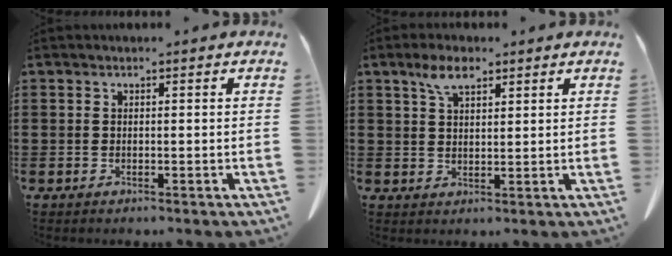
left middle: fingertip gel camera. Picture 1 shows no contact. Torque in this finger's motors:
{"motor_torque": [1.04, 0.72, 0.01, 0.01]}